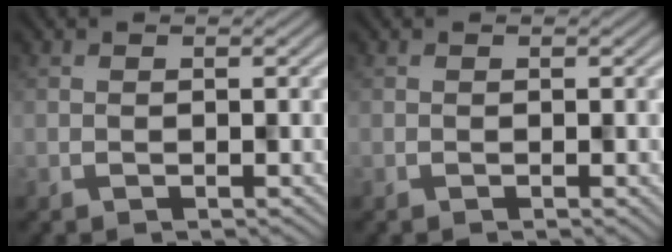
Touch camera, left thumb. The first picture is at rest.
{"total": 0.7, "force": [-0.2, 0.1, 0.6], "torque": [-0.006, 0.001, -0.003]}